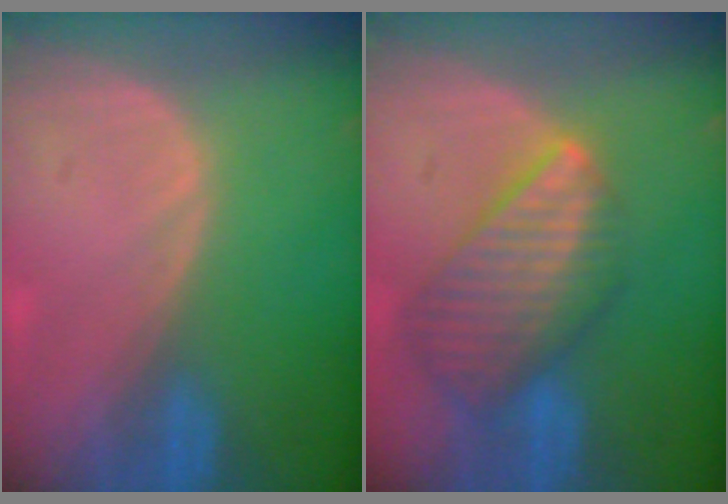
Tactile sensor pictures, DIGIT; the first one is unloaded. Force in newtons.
{"total": 9.2, "press": 8.0, "slide": 4.5}